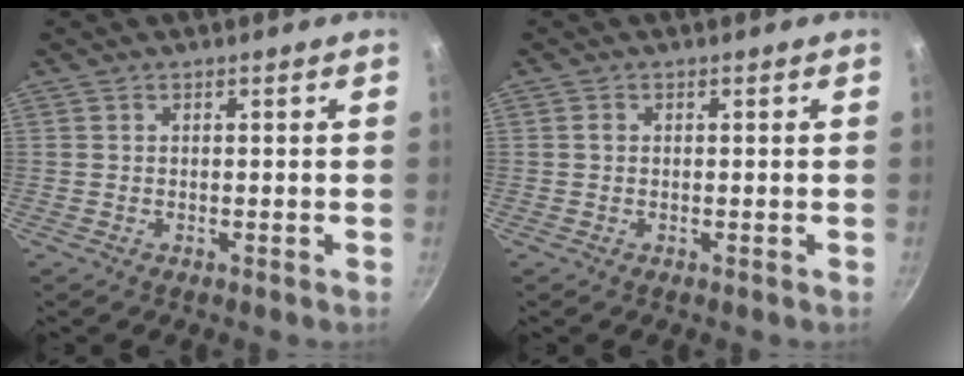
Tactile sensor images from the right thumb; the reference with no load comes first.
{"total": 0.7, "force": [0.0, 0.6, 0.3], "torque": [-0.005, 0.004, -0.001]}